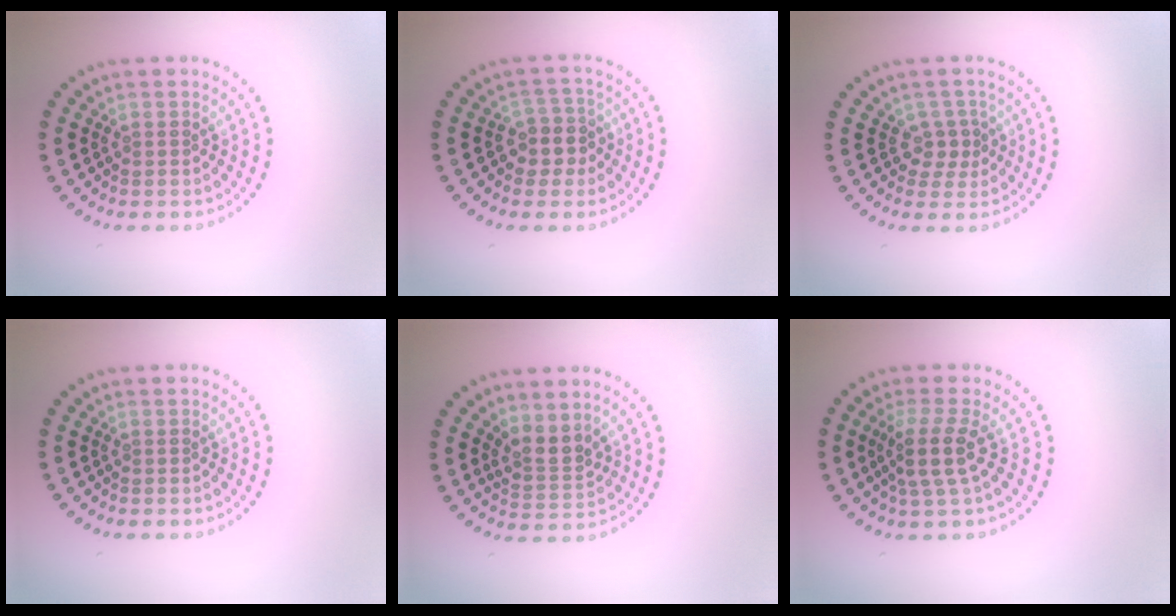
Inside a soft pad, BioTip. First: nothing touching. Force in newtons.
{"total": 2.7, "press": 2.3, "slide": 1.4}
{"total": 1.8, "press": 1.4, "slide": 1.1}
{"total": 0.0}
{"total": 2.6, "press": 2.0, "slide": 1.6}
{"total": 3.2, "press": 2.5, "slide": 2.0}